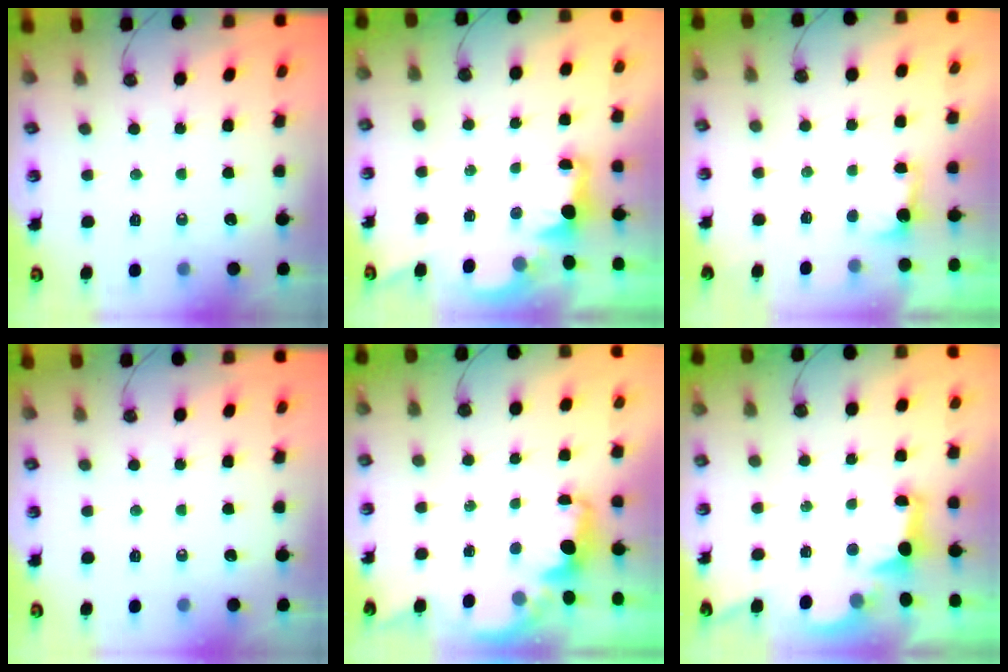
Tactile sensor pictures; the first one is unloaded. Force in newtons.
{"total": 2.2, "press": 2.1, "slide": 0.8}
{"total": 1.3, "press": 0.9, "slide": 0.8}
{"total": 0.0}
{"total": 2.0, "press": 1.8, "slide": 0.8}
{"total": 2.8, "press": 2.7, "slide": 0.9}